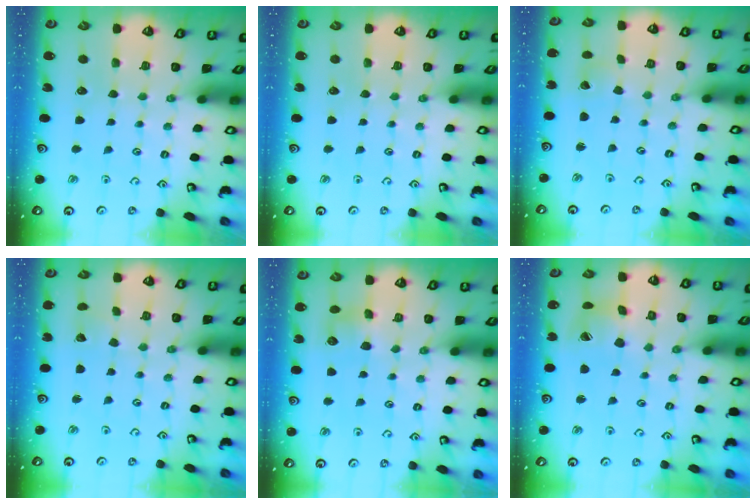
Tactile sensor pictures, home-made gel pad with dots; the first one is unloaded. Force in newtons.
{"total": 0.0}
{"total": 0.8, "press": 0.8, "slide": 0.0}
{"total": 1.8, "press": 1.8, "slide": 0.1}
{"total": 6.3, "press": 6.3, "slide": 0.6}
{"total": 9.0, "press": 8.9, "slide": 1.1}